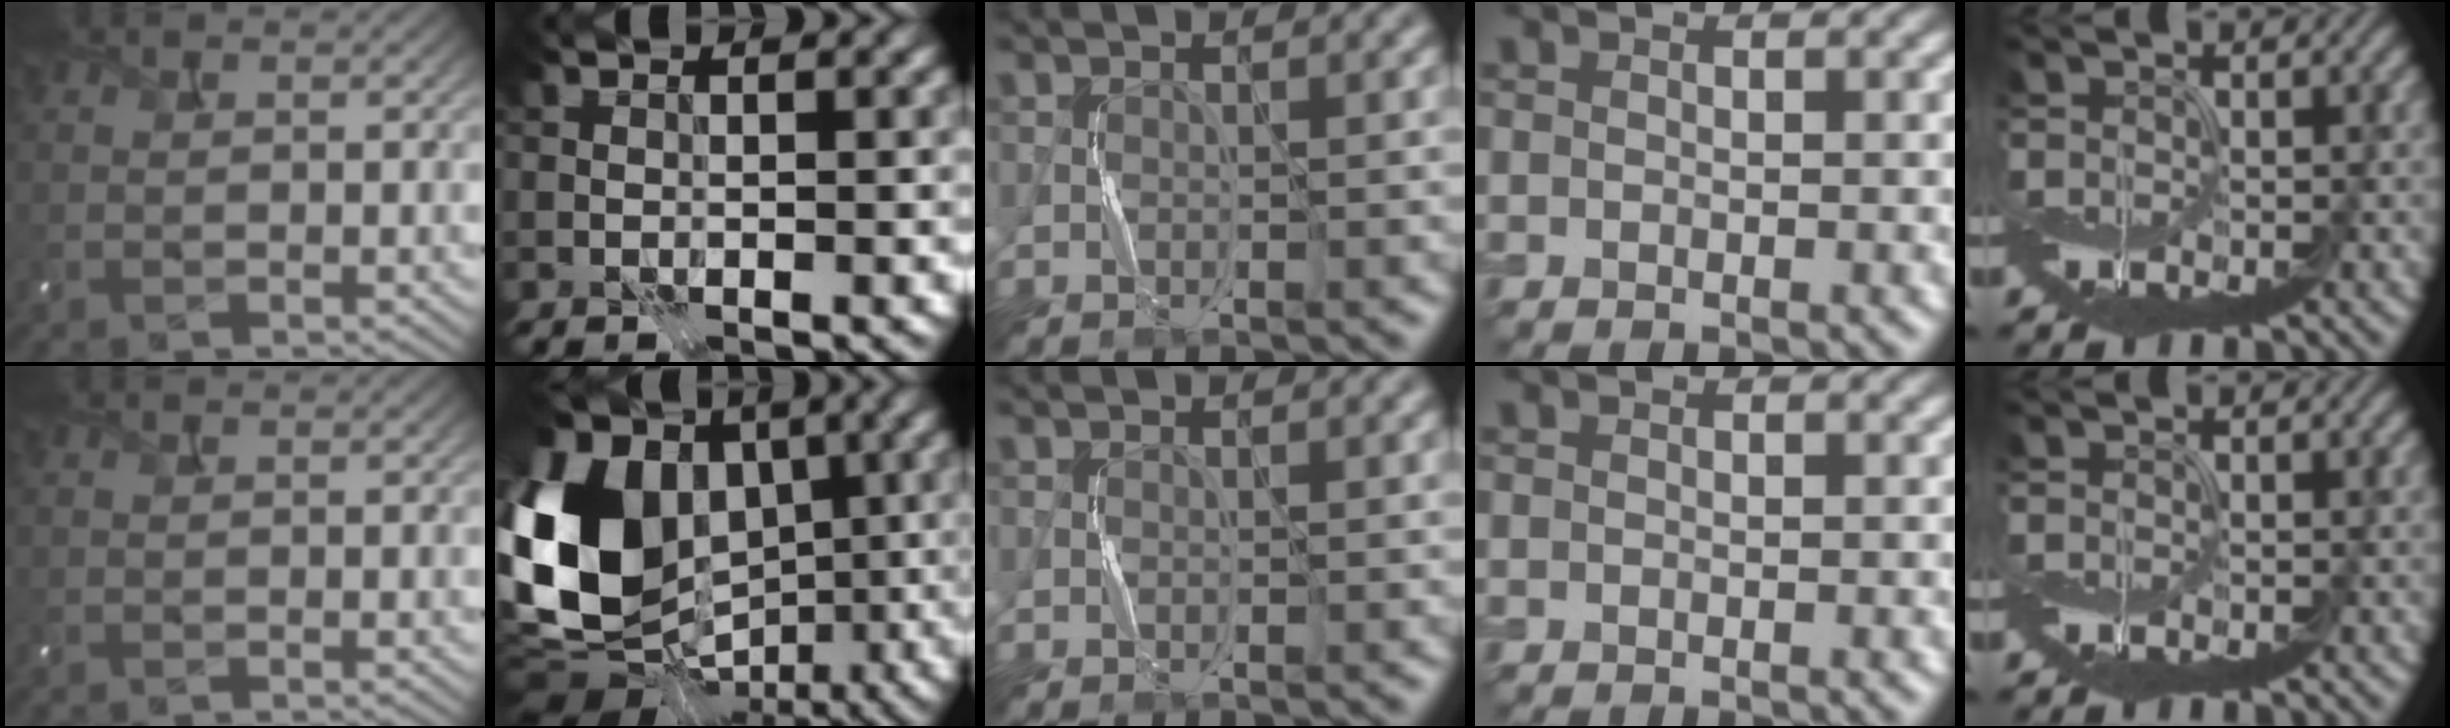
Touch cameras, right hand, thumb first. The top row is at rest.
{"index": {"total": 17.1, "force": [0.5, 13.1, 11.0], "torque": [-0.247, 0.015, -0.005]}}